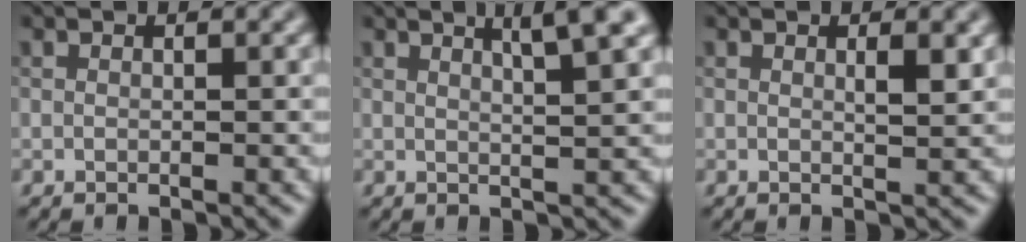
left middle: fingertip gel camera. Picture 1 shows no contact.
{"total": 3.7, "force": [2.1, 0.5, 3.0], "torque": [-0.032, 0.007, 0.032]}
{"total": 1.5, "force": [0.6, 0.3, 1.4], "torque": [-0.018, -0.002, 0.008]}